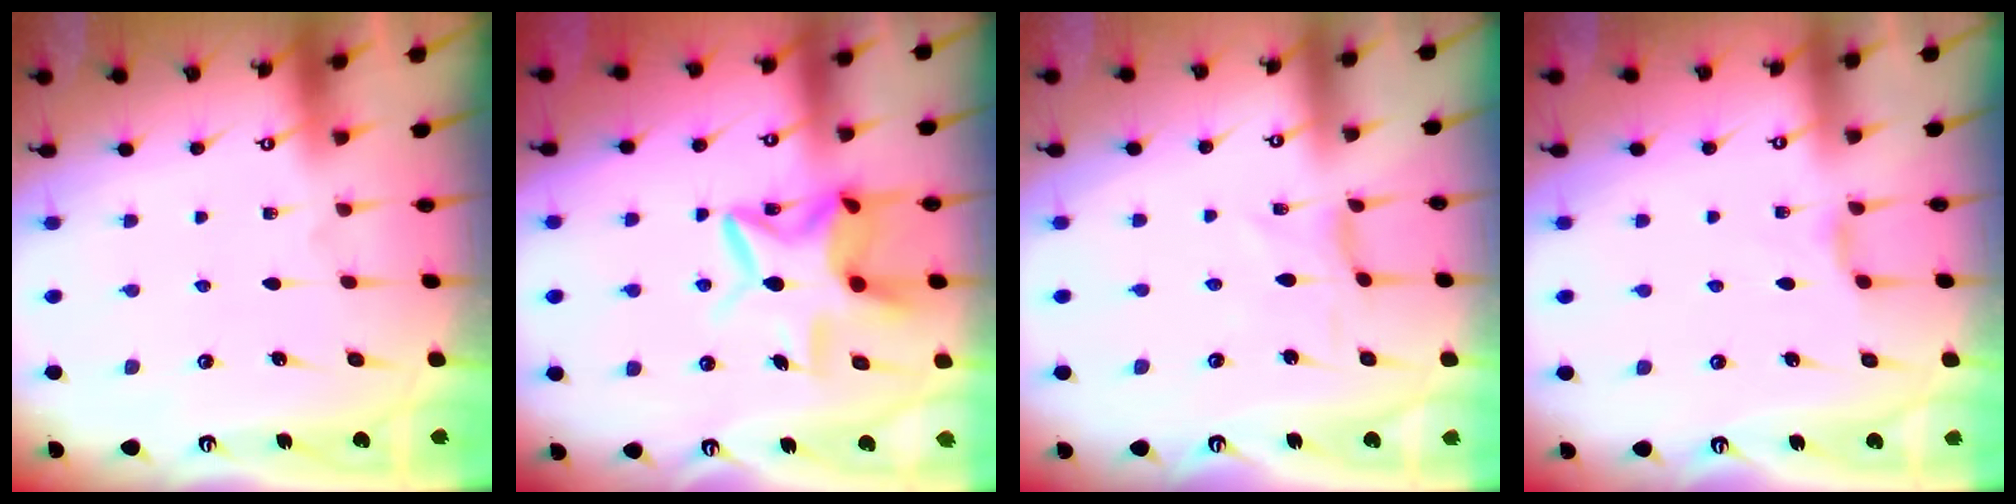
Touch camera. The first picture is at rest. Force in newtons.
{"total": 13.4, "press": 13.4, "slide": 1.1}
{"total": 0.7, "press": 0.6, "slide": 0.3}
{"total": 2.2, "press": 2.2, "slide": 0.4}